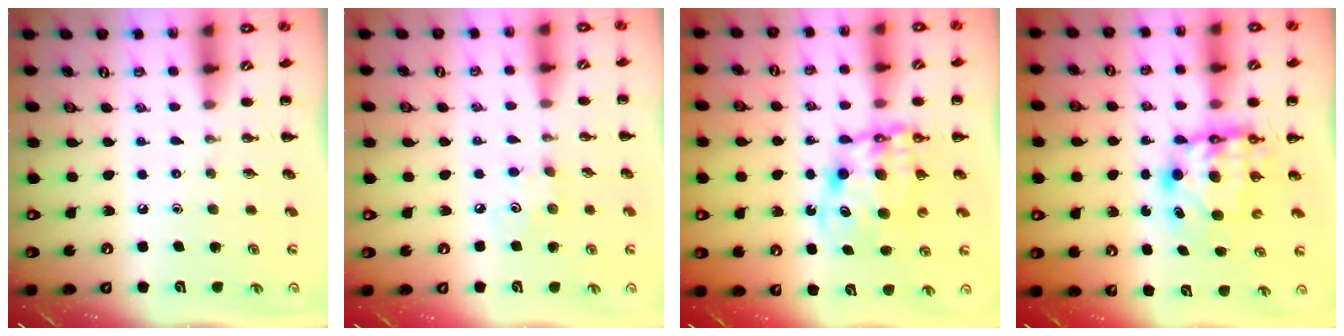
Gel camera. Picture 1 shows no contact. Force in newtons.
{"total": 3.7, "press": 3.6, "slide": 1.0}
{"total": 10.5, "press": 10.1, "slide": 2.9}
{"total": 7.5, "press": 7.4, "slide": 1.4}